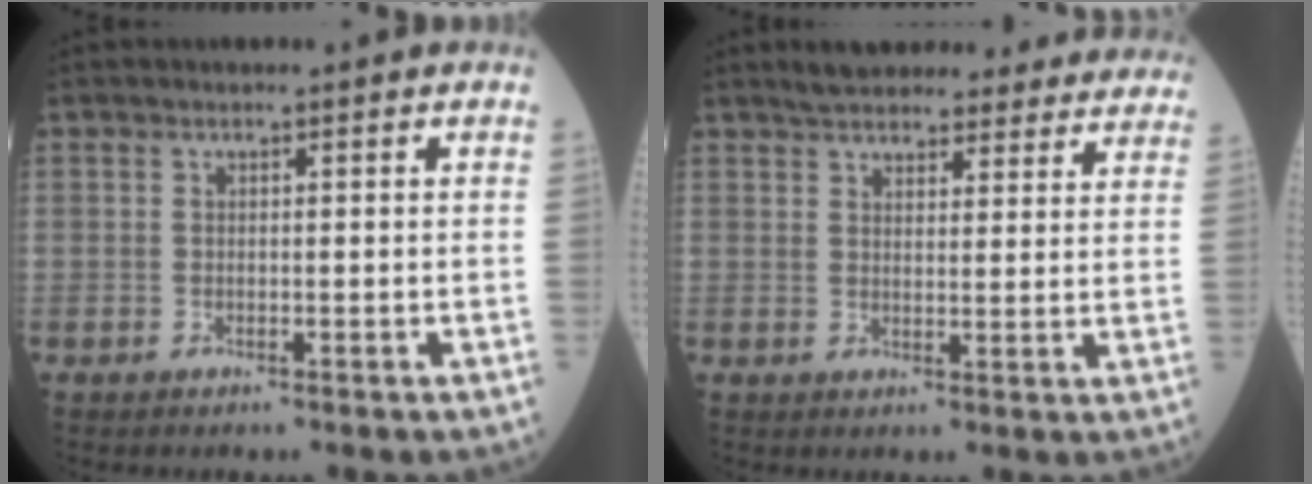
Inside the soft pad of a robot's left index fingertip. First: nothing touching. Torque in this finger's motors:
{"motor_torque": [0.15, -1.05, 0.55, 0.09]}